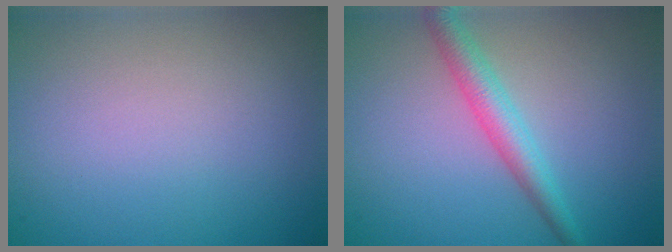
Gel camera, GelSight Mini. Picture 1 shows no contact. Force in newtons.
{"total": 3.1, "press": 3.1, "slide": 0.1}